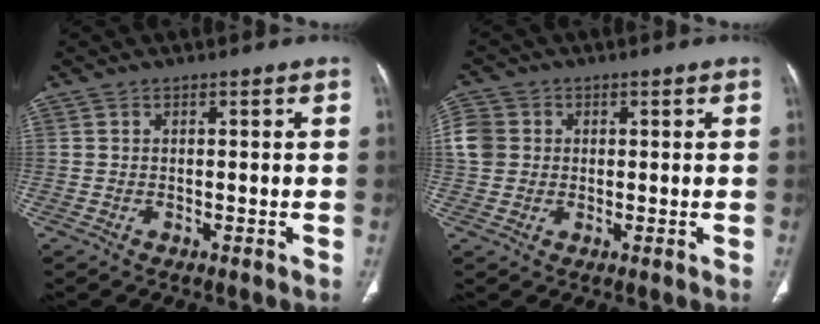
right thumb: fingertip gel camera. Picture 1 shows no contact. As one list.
[{"total": 6.2, "force": [0.4, 5.7, 2.5], "torque": [-0.044, 0.015, 0.006]}]